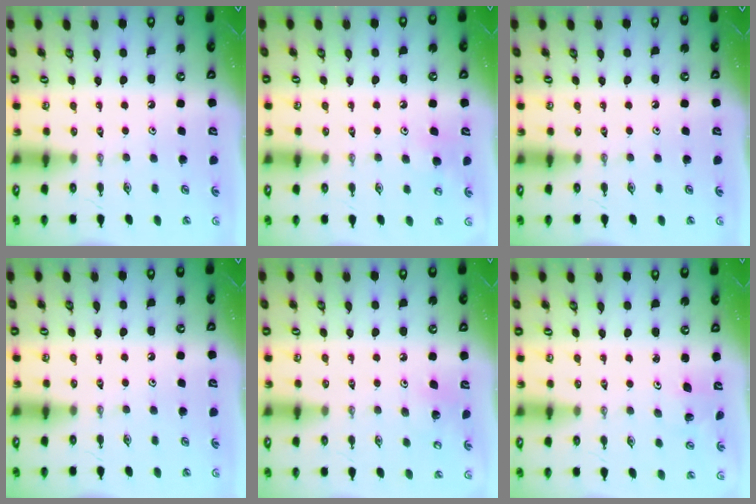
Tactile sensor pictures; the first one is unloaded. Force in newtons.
{"total": 7.1, "press": 7.1, "slide": 0.6}
{"total": 0.0}
{"total": 0.0}
{"total": 6.0, "press": 6.0, "slide": 0.3}
{"total": 1.5, "press": 1.5, "slide": 0.1}